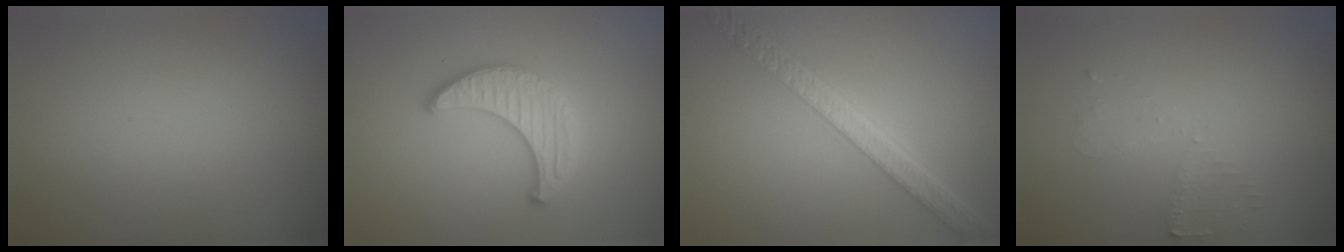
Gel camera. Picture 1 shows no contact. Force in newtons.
{"total": 3.3, "press": 3.2, "slide": 1.0}
{"total": 5.5, "press": 4.3, "slide": 3.4}
{"total": 1.9, "press": 1.9, "slide": 0.4}